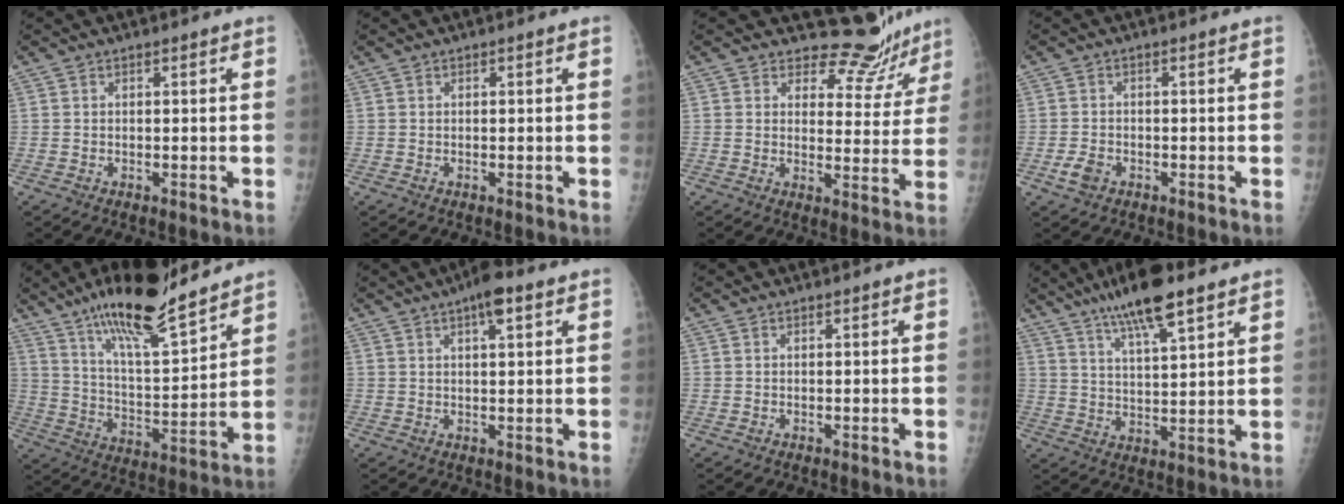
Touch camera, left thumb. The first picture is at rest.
{"total": 0.0}
{"total": 8.8, "force": [8.3, 2.8, -0.5], "torque": [0.041, -0.084, 0.095]}
{"total": 2.8, "force": [-1.3, 2.0, 1.5], "torque": [-0.030, 0.002, -0.023]}
{"total": 19.5, "force": [15.1, 3.8, 11.7], "torque": [-0.170, -0.079, 0.259]}
{"total": 5.5, "force": [2.9, 1.6, 4.4], "torque": [-0.061, -0.001, 0.040]}
{"total": 0.0}
{"total": 12.3, "force": [8.2, 2.8, 8.7], "torque": [-0.142, -0.029, 0.140]}